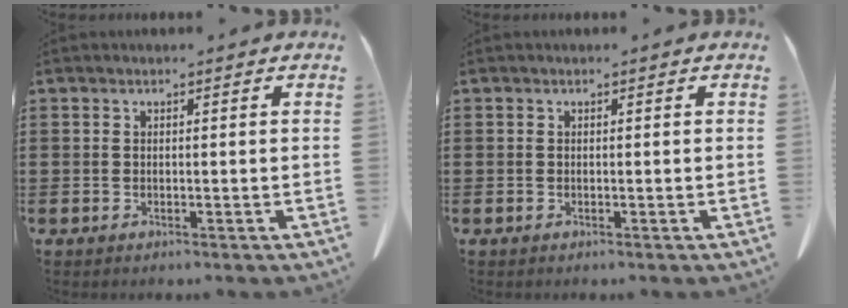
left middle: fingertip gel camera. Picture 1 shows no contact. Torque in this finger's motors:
{"motor_torque": [0.86, -1.27, -0.03, 0.02]}